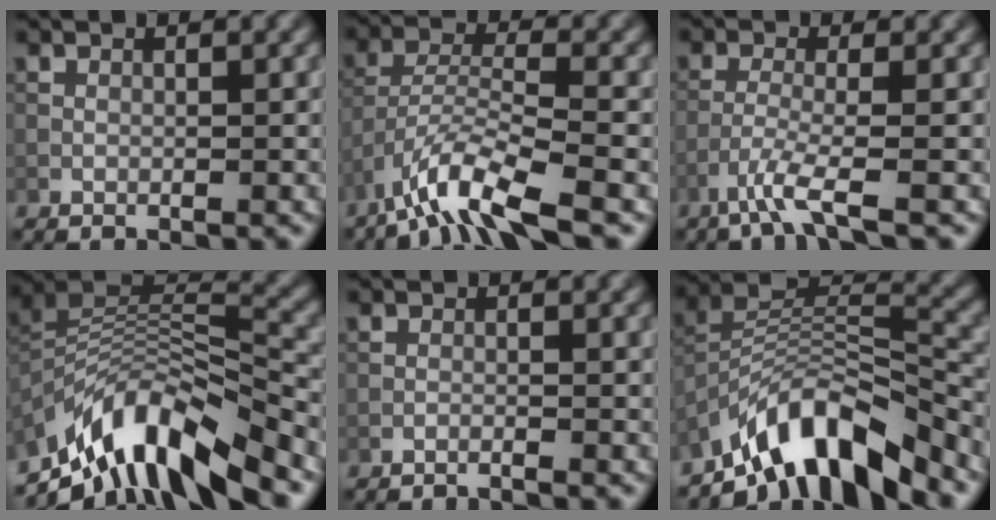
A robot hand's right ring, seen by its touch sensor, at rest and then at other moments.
{"total": 6.5, "force": [-4.9, 1.1, 4.1], "torque": [-0.074, -0.002, -0.098]}
{"total": 3.3, "force": [-2.1, 0.2, 2.6], "torque": [-0.051, -0.001, -0.059]}
{"total": 11.2, "force": [-7.4, 4.1, 7.4], "torque": [-0.135, 0.011, -0.138]}
{"total": 0.9, "force": [-0.8, 0.0, 0.3], "torque": [-0.006, 0.002, -0.019]}
{"total": 9.8, "force": [-7.3, 3.0, 5.8], "torque": [-0.087, 0.007, -0.138]}